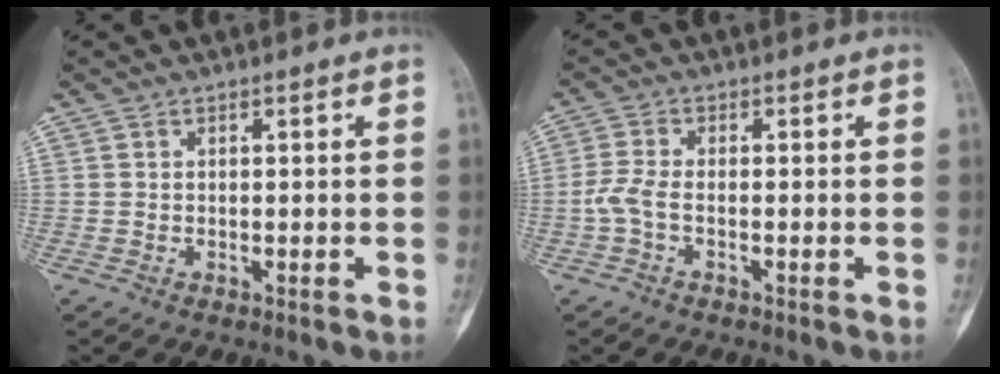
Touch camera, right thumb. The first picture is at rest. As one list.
[{"total": 3.3, "force": [-0.9, 1.2, 2.9], "torque": [-0.079, 0.001, -0.026]}]